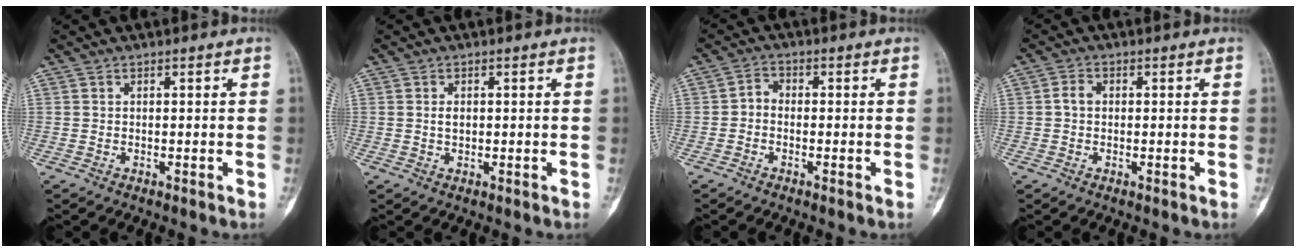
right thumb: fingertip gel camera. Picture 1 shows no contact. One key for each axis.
{"total": 1.5, "fx": 0.2, "fy": 0.9, "fz": 1.1, "tx": -0.018, "ty": 0.000, "tz": 0.003}
{"total": 2.1, "fx": -0.6, "fy": 1.7, "fz": 1.2, "tx": -0.010, "ty": 0.009, "tz": -0.022}
{"total": 2.2, "fx": 0.0, "fy": 1.7, "fz": 1.4, "tx": -0.022, "ty": 0.007, "tz": -0.004}